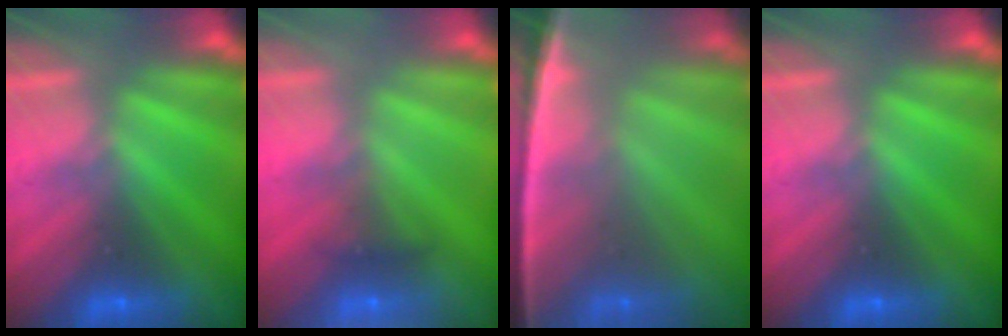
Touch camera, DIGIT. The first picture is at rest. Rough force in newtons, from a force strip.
{"total": 6.3}
{"total": 7.8}
{"total": 0.0}